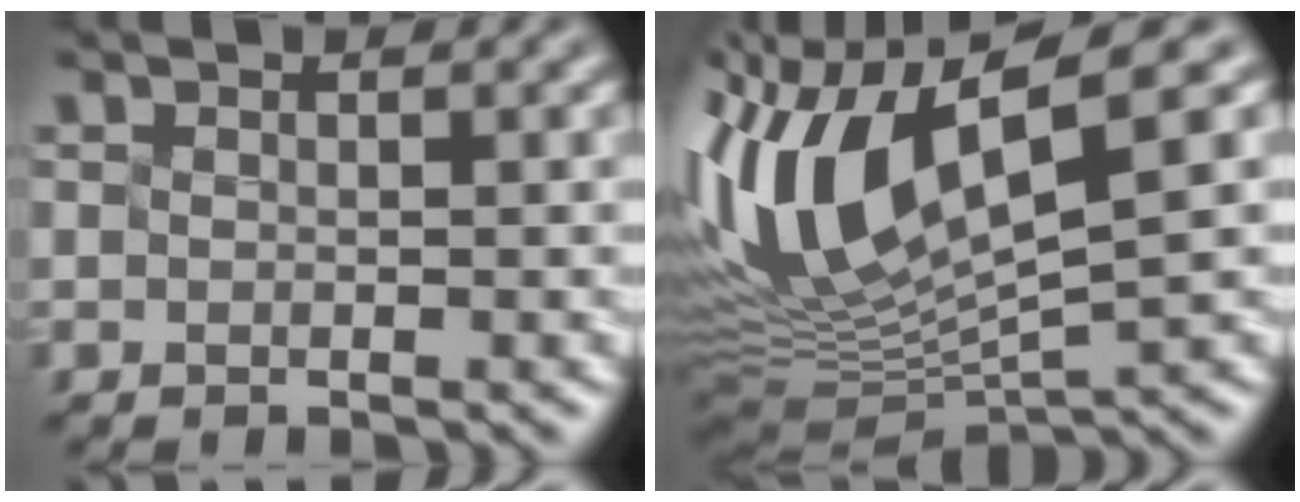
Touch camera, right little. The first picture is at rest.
{"total": 10.1, "force": [0.9, 3.2, 9.5], "torque": [-0.193, 0.000, 0.032]}